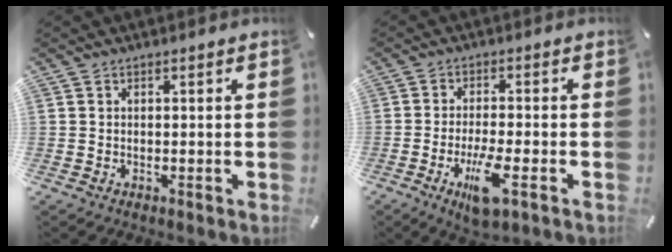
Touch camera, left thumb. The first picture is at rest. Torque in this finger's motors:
{"motor_torque": [0.27, 1.27, 0.33, 0.24, 0.17]}